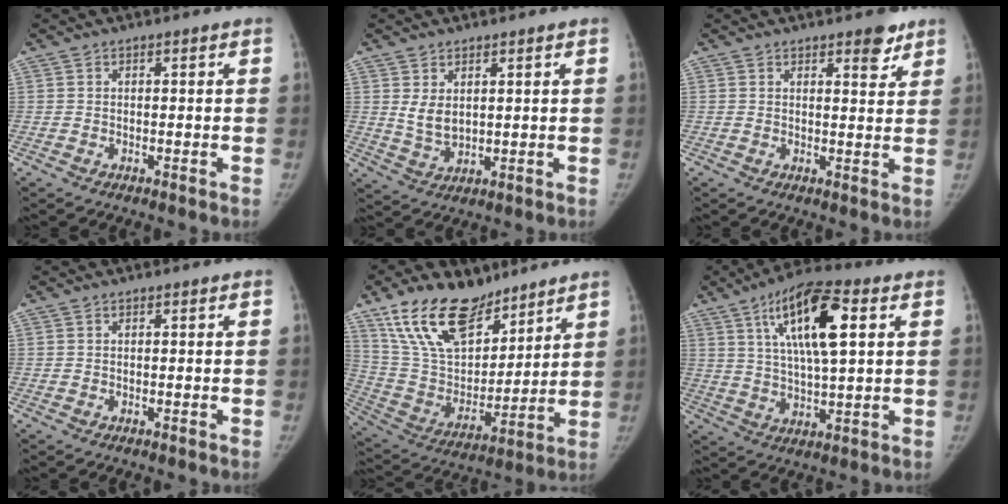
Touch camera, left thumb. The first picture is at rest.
{"total": 4.5, "force": [1.7, 2.8, 3.1], "torque": [-0.047, -0.021, 0.042]}
{"total": 4.3, "force": [3.0, 1.6, 2.6], "torque": [-0.017, -0.018, 0.038]}
{"total": 0.0}
{"total": 21.1, "force": [14.5, 10.7, 11.0], "torque": [-0.161, -0.054, 0.274]}
{"total": 16.0, "force": [6.0, 5.2, 13.9], "torque": [-0.234, -0.005, 0.099]}